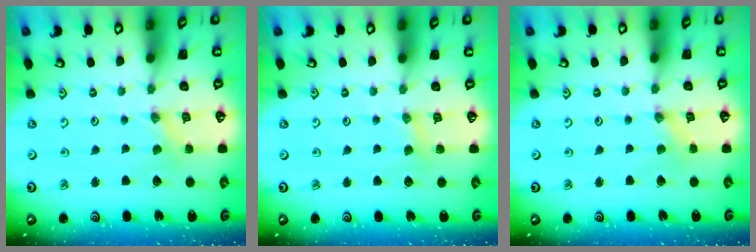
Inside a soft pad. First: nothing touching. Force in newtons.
{"total": 2.7, "press": 2.7, "slide": 0.3}
{"total": 0.0}